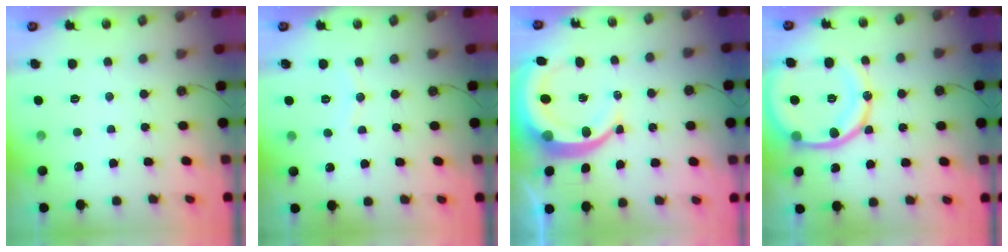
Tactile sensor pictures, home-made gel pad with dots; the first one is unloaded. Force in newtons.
{"total": 5.4, "press": 5.4, "slide": 0.7}
{"total": 13.6, "press": 13.5, "slide": 1.5}
{"total": 18.1, "press": 18.0, "slide": 2.2}